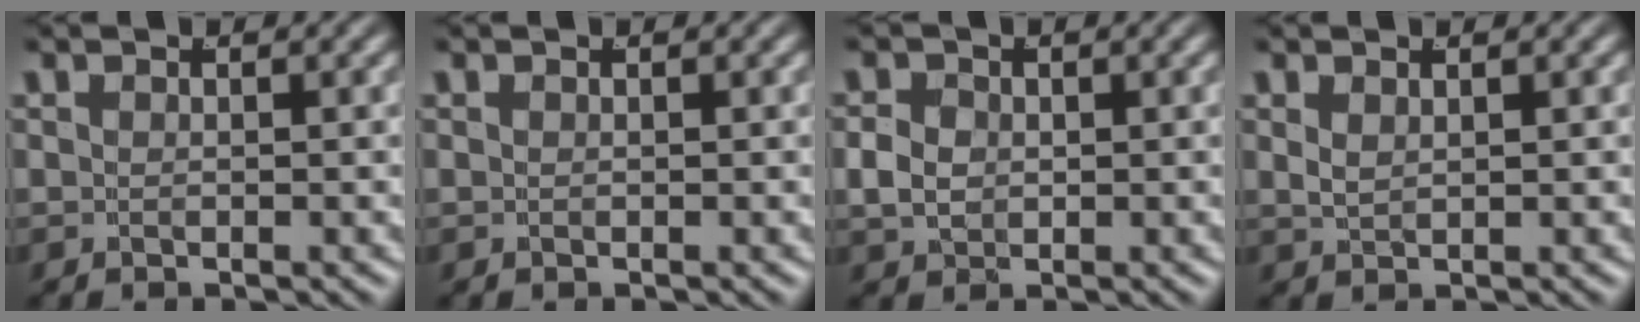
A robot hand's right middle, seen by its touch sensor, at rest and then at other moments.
{"total": 0.0}
{"total": 2.5, "force": [-0.1, 2.1, 1.3], "torque": [-0.035, -0.009, 0.008]}
{"total": 0.8, "force": [0.7, 0.0, 0.4], "torque": [-0.011, -0.009, 0.027]}